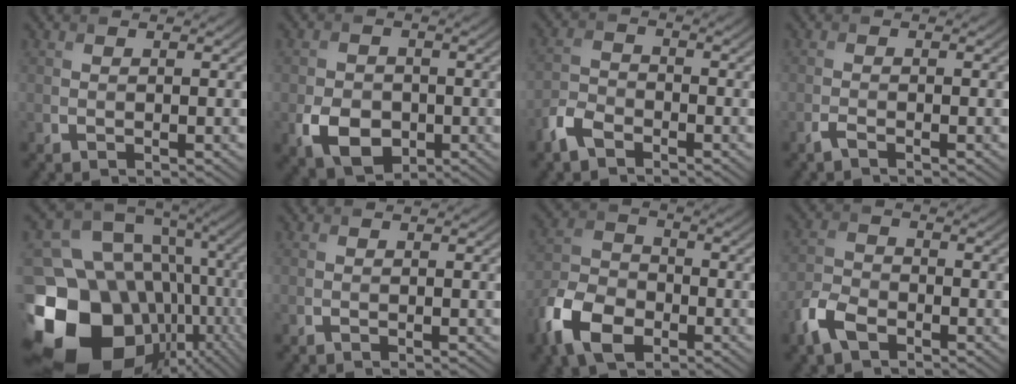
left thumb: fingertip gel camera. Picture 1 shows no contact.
{"total": 5.6, "force": [-1.9, 4.2, 3.2], "torque": [-0.065, -0.014, -0.034]}
{"total": 4.0, "force": [-2.9, 1.9, 1.9], "torque": [-0.043, -0.003, -0.074]}
{"total": 1.2, "force": [-0.9, 0.1, 0.8], "torque": [-0.017, 0.000, -0.022]}
{"total": 22.1, "force": [-7.3, 17.4, 11.4], "torque": [-0.261, -0.045, -0.090]}
{"total": 0.0}
{"total": 9.9, "force": [-5.4, 5.8, 5.9], "torque": [-0.139, -0.012, -0.121]}
{"total": 5.2, "force": [-3.3, 2.6, 2.9], "torque": [-0.070, -0.006, -0.081]}